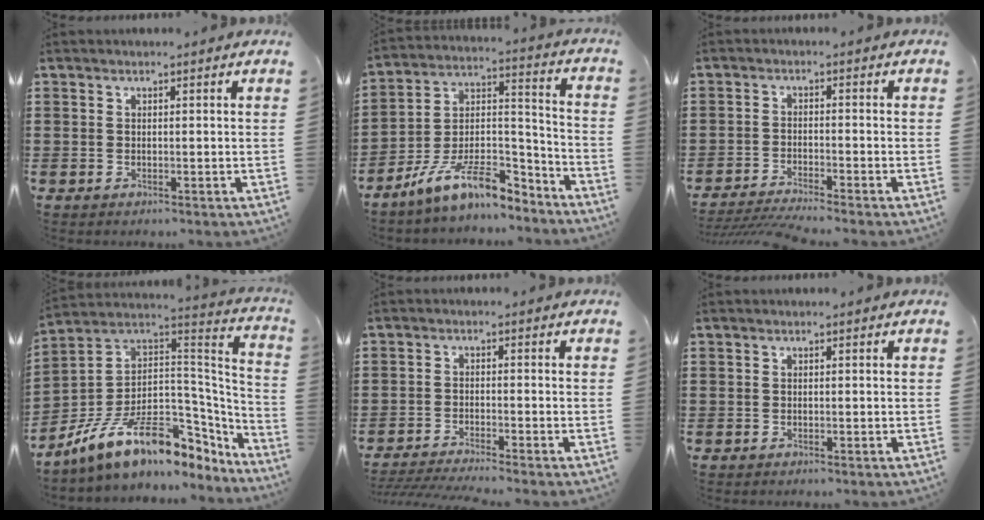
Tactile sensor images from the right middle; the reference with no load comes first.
{"total": 11.6, "force": [-9.4, 3.0, 6.1], "torque": [-0.114, 0.021, -0.184]}
{"total": 3.2, "force": [-3.1, -0.2, 1.0], "torque": [-0.025, -0.006, -0.065]}
{"total": 14.7, "force": [-7.8, 7.0, 10.3], "torque": [-0.209, 0.005, -0.137]}
{"total": 2.7, "force": [-2.5, -0.2, 0.9], "torque": [-0.022, -0.003, -0.054]}
{"total": 0.0}